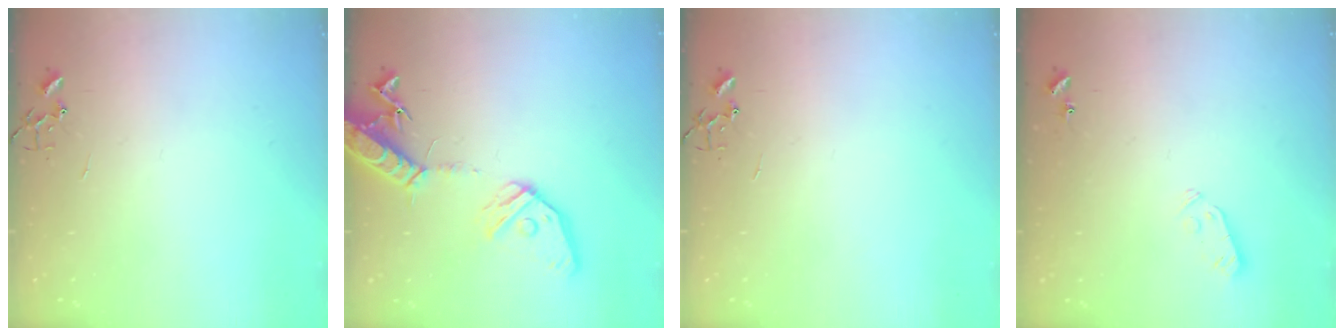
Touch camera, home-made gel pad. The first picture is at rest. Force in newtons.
{"total": 16.6, "press": 16.2, "slide": 3.2}
{"total": 0.0}
{"total": 3.7, "press": 3.6, "slide": 0.6}